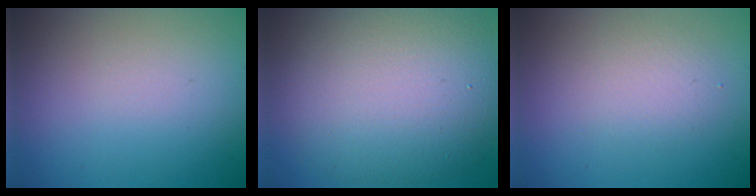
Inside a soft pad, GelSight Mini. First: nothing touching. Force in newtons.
{"total": 10.9, "press": 10.9, "slide": 0.6}
{"total": 2.2, "press": 2.2, "slide": 0.1}